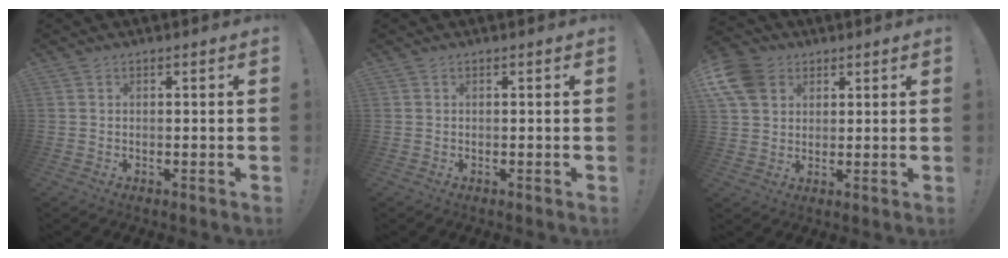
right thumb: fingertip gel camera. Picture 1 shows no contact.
{"total": 0.0}
{"total": 9.9, "force": [4.1, 7.7, 4.6], "torque": [-0.095, -0.017, 0.084]}